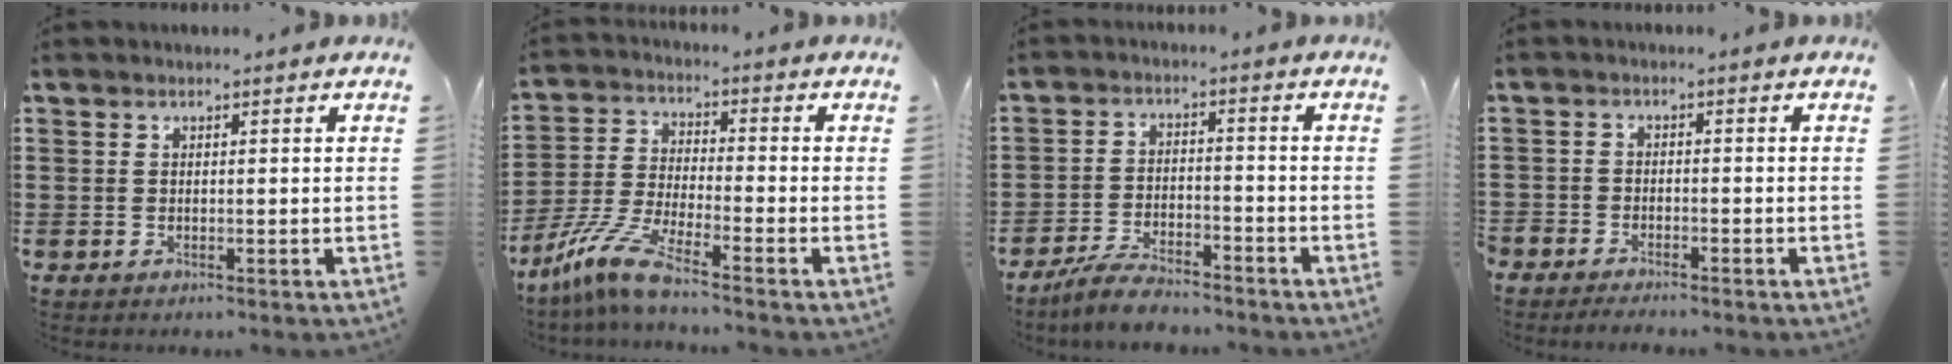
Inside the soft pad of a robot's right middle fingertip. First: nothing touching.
{"total": 8.1, "force": [-6.2, 0.6, 5.2], "torque": [-0.132, -0.018, -0.129]}
{"total": 5.3, "force": [-4.9, 0.8, 1.8], "torque": [-0.043, 0.002, -0.099]}
{"total": 2.4, "force": [-2.3, 0.4, -0.1], "torque": [-0.004, 0.002, -0.051]}